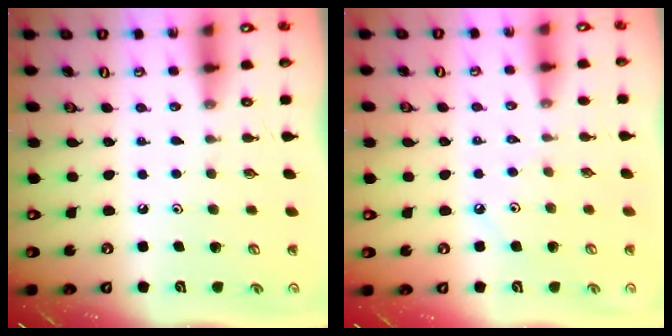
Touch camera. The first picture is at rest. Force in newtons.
{"total": 4.4, "press": 4.3, "slide": 0.6}